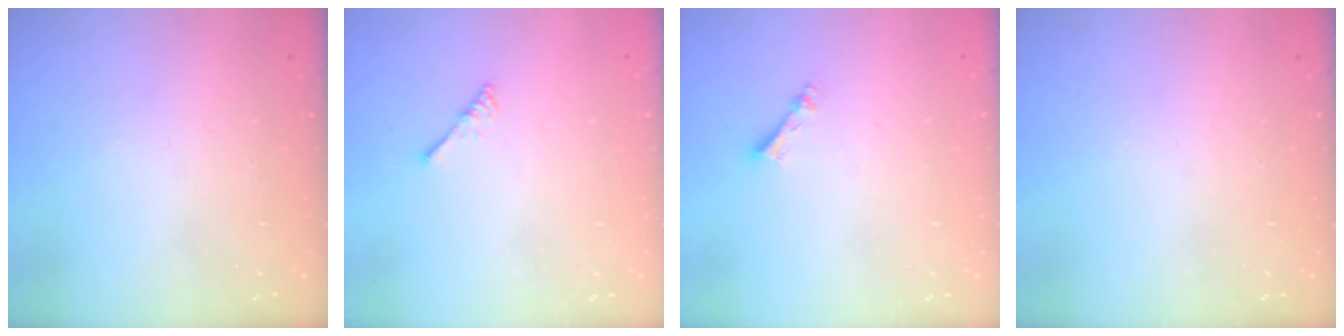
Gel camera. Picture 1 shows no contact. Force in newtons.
{"total": 2.5, "press": 2.5, "slide": 0.4}
{"total": 2.4, "press": 2.4, "slide": 0.4}
{"total": 0.0}